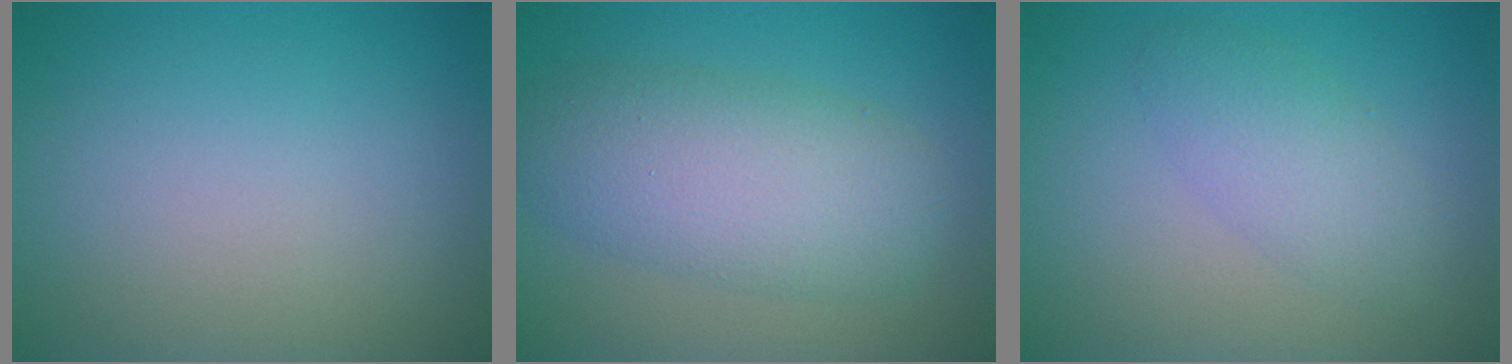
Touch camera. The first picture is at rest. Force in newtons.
{"total": 6.6, "press": 6.6, "slide": 0.1}
{"total": 2.9, "press": 2.9, "slide": 0.1}